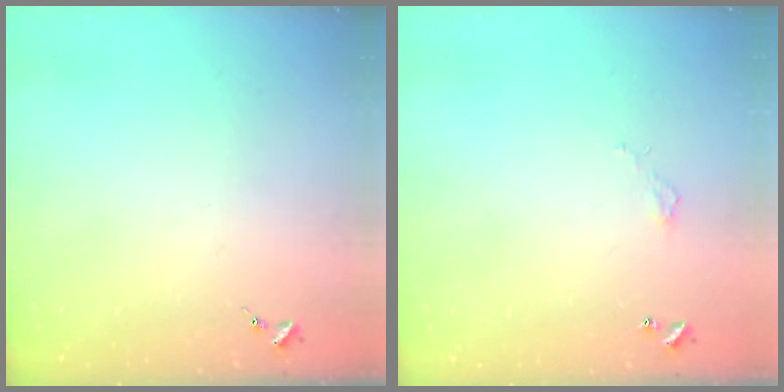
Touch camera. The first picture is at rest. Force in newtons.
{"total": 2.8, "press": 2.8, "slide": 0.2}